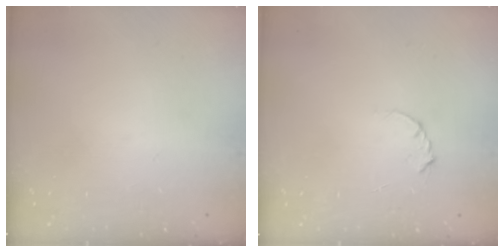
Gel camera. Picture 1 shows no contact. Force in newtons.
{"total": 2.9, "press": 2.9, "slide": 0.3}